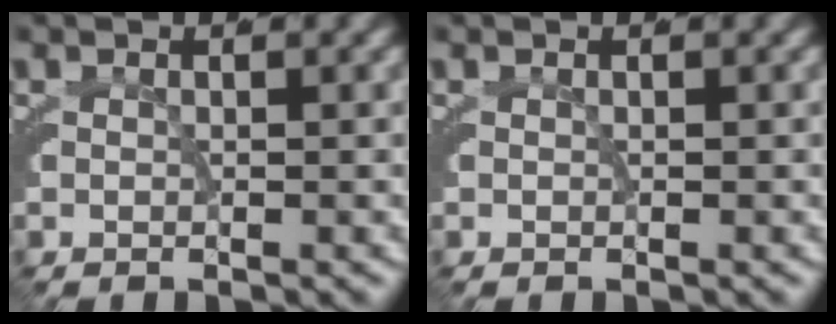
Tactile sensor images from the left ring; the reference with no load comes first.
{"total": 0.0}